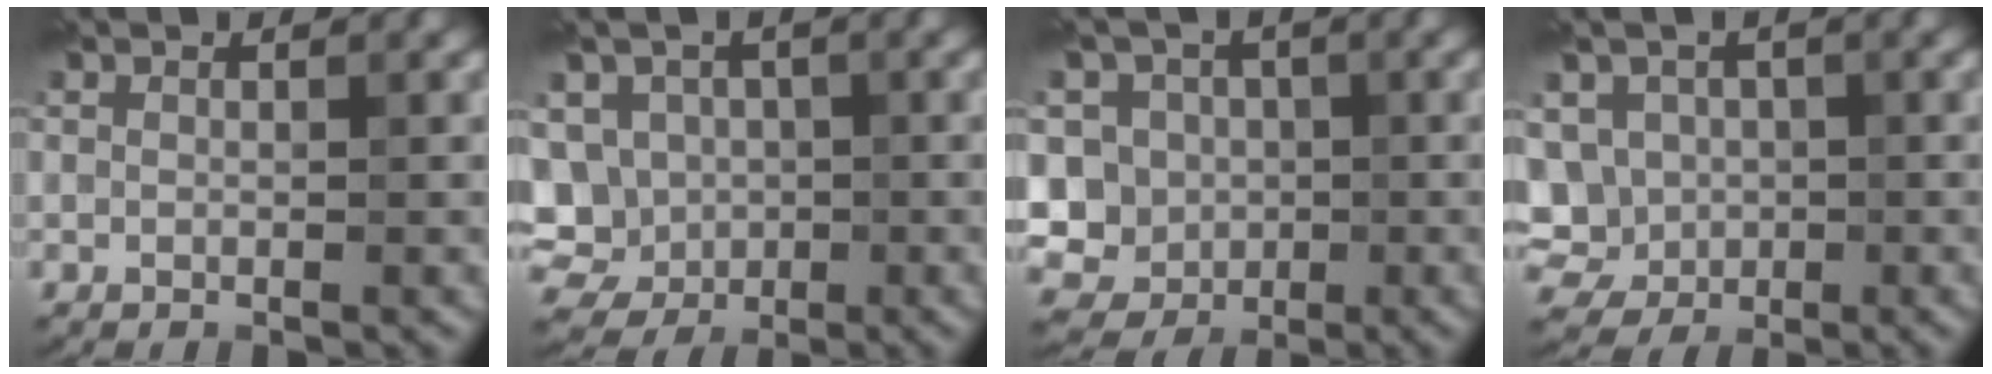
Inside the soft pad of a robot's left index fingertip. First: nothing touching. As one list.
[{"total": 11.6, "force": [-1.9, 10.6, 4.3], "torque": [-0.100, -0.002, -0.051]}, {"total": 12.6, "force": [-0.6, 11.8, 4.3], "torque": [-0.105, 0.022, -0.035]}, {"total": 9.6, "force": [-1.0, 8.7, 3.9], "torque": [-0.091, 0.004, -0.043]}]